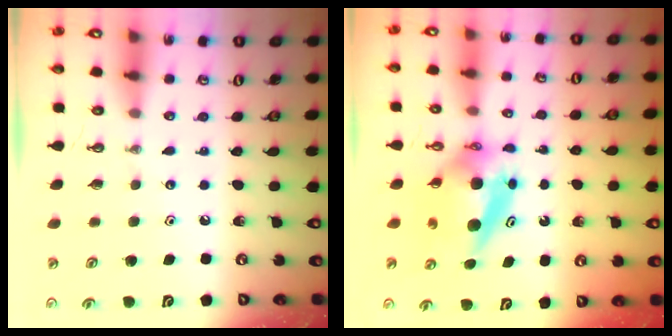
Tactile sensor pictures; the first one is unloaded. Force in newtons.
{"total": 6.5, "press": 6.5, "slide": 0.5}